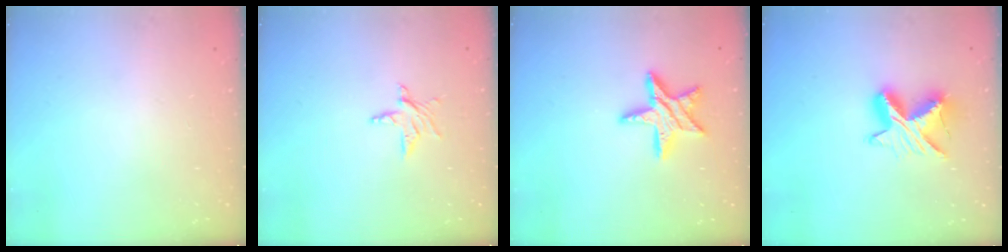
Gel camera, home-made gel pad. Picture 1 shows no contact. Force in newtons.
{"total": 4.6, "press": 4.6, "slide": 0.4}
{"total": 11.5, "press": 11.5, "slide": 0.7}
{"total": 9.9, "press": 9.9, "slide": 0.5}